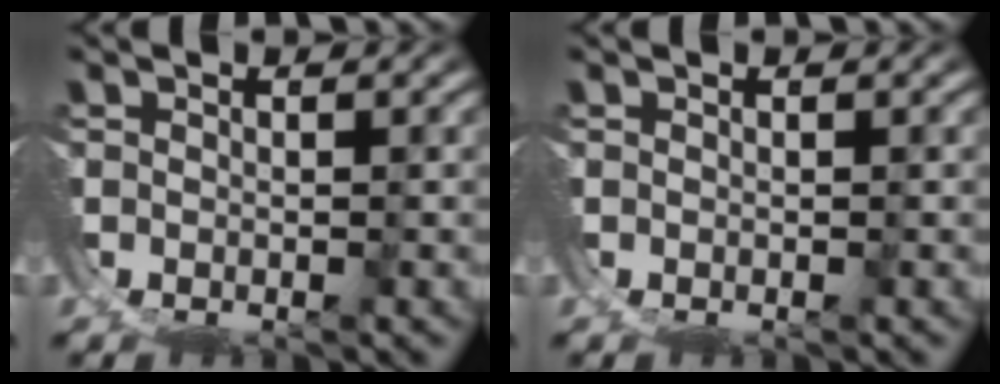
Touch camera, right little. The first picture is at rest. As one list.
[{"total": 0.0}]